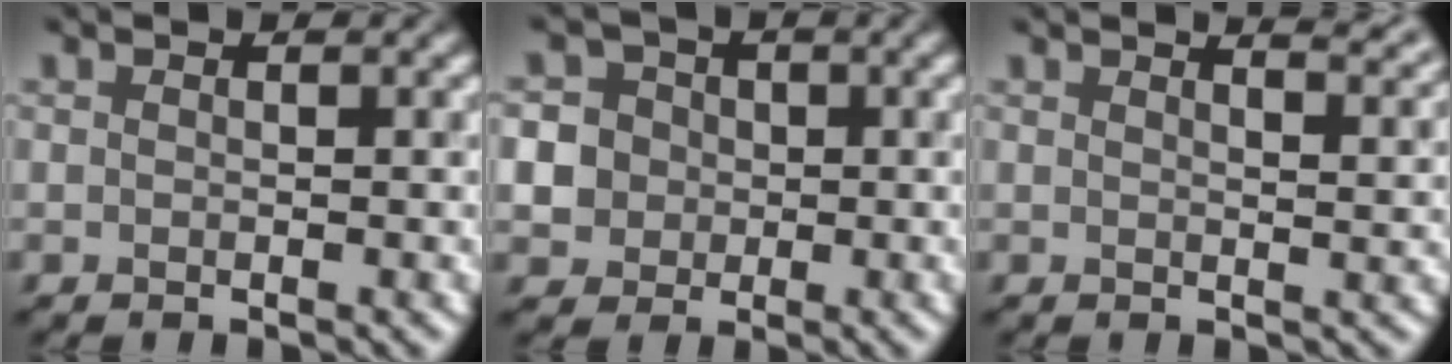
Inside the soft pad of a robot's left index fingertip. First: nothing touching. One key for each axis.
{"total": 7.5, "fx": -0.2, "fy": 7.1, "fz": 2.3, "tx": -0.051, "ty": 0.021, "tz": -0.020}
{"total": 5.8, "fx": 4.3, "fy": 2.2, "fz": 3.1, "tx": -0.012, "ty": 0.040, "tz": 0.021}